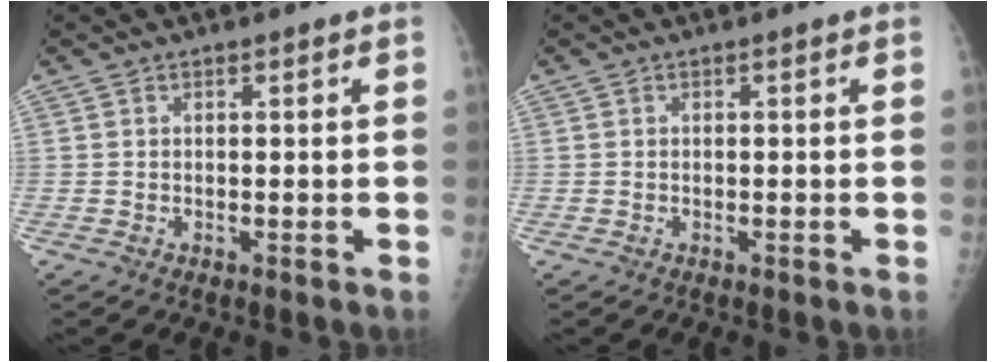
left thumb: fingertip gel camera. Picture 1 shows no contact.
{"total": 0.0}